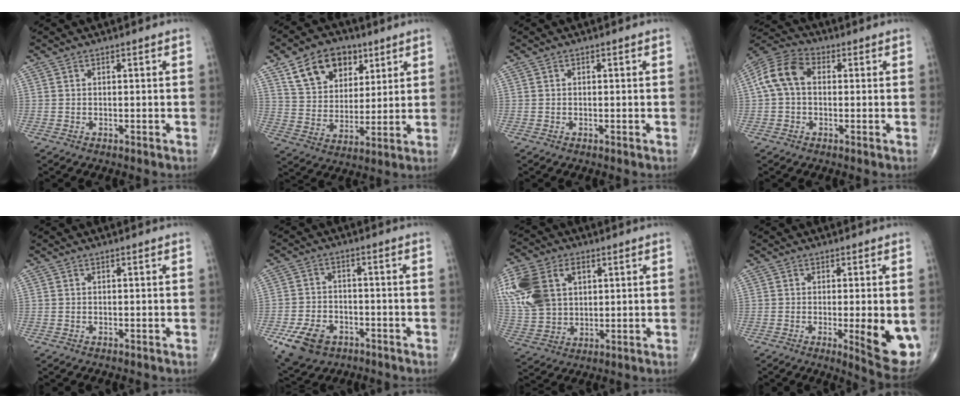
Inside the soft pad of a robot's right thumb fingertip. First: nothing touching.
{"total": 14.3, "force": [7.4, 9.8, 7.3], "torque": [-0.088, -0.024, 0.136]}
{"total": 0.0}
{"total": 9.6, "force": [0.9, 6.7, 6.8], "torque": [-0.135, 0.033, 0.007]}
{"total": 0.0}
{"total": 9.5, "force": [-4.8, 6.5, 5.0], "torque": [-0.085, 0.018, -0.077]}
{"total": 17.5, "force": [5.0, 12.4, 11.3], "torque": [-0.249, 0.005, 0.101]}
{"total": 10.2, "force": [-1.8, 2.5, 9.7], "torque": [-0.122, -0.023, -0.018]}